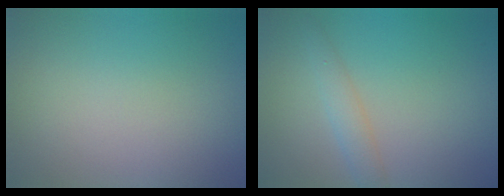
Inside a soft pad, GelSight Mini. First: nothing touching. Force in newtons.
{"total": 1.9, "press": 1.9, "slide": 0.0}